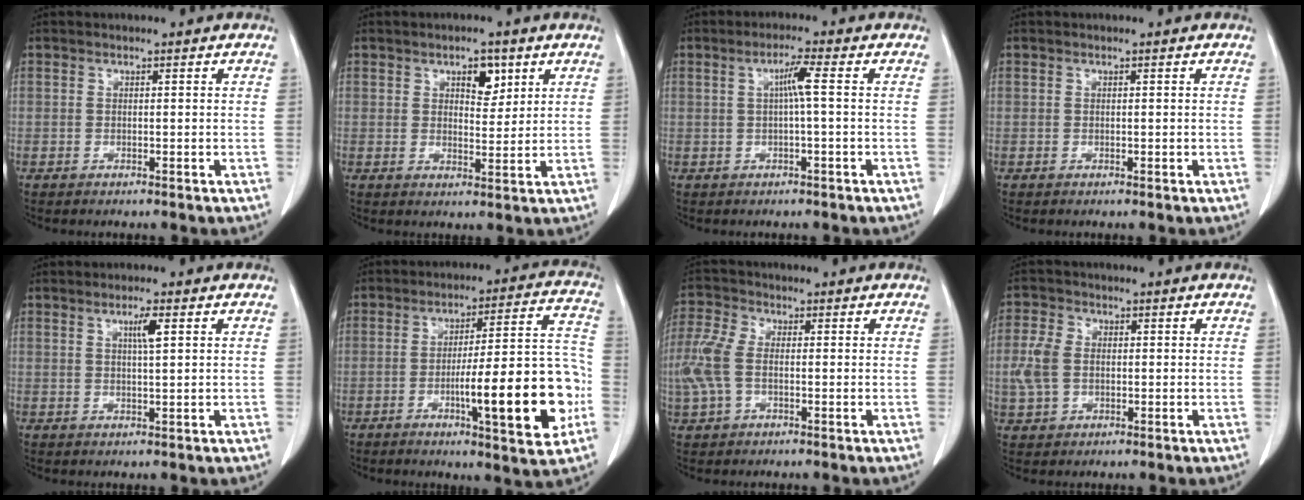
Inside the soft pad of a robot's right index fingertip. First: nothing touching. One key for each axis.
{"total": 4.4, "fx": 2.3, "fy": 2.1, "fz": 3.1, "tx": -0.046, "ty": 0.001, "tz": 0.036}
{"total": 3.3, "fx": 0.3, "fy": -0.4, "fz": 3.2, "tx": -0.060, "ty": 0.007, "tz": 0.007}
{"total": 0.0}
{"total": 2.7, "fx": 1.1, "fy": 0.0, "fz": 2.5, "tx": -0.045, "ty": -0.001, "tz": 0.019}
{"total": 17.7, "fx": -5.0, "fy": 2.5, "fz": 16.8, "tx": -0.219, "ty": 0.019, "tz": -0.065}
{"total": 6.7, "fx": -0.7, "fy": 3.7, "fz": 5.5, "tx": -0.161, "ty": 0.010, "tz": -0.016}
{"total": 5.5, "fx": -0.1, "fy": 3.9, "fz": 3.9, "tx": -0.107, "ty": 0.010, "tz": -0.001}